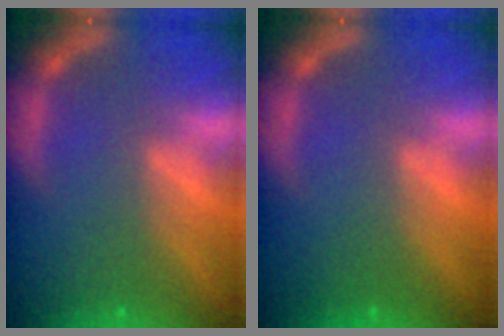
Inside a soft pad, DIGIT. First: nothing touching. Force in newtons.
{"total": 0.0}